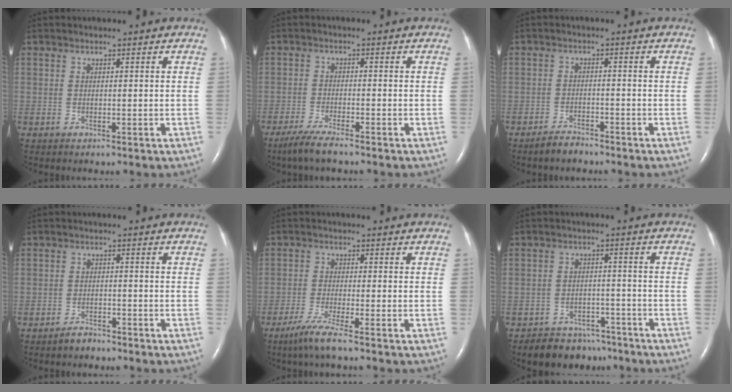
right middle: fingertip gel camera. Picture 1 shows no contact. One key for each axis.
{"total": 4.4, "fx": -3.5, "fy": 0.2, "fz": 2.8, "tx": -0.060, "ty": -0.013, "tz": -0.067}
{"total": 2.6, "fx": -2.4, "fy": 0.6, "fz": 0.7, "tx": -0.023, "ty": -0.005, "tz": -0.042}
{"total": 2.0, "fx": -1.8, "fy": 0.6, "fz": 0.5, "tx": -0.016, "ty": -0.003, "tz": -0.029}
{"total": 4.4, "fx": -3.1, "fy": -0.6, "fz": 3.1, "tx": -0.073, "ty": -0.016, "tz": -0.065}
{"total": 6.9, "fx": -6.0, "fy": 3.1, "fz": 1.6, "tx": -0.023, "ty": -0.002, "tz": -0.092}